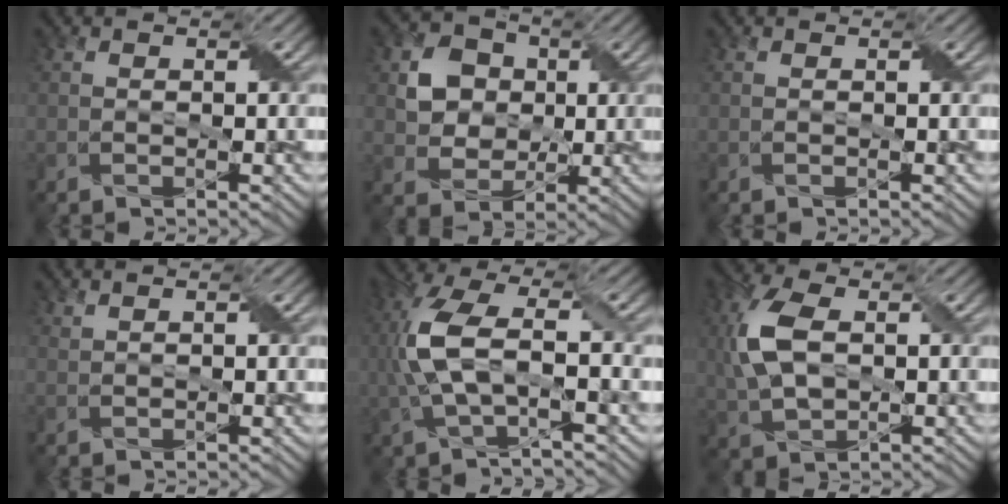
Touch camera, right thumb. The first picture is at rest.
{"total": 5.9, "force": [1.2, 5.4, 2.1], "torque": [-0.053, 0.004, 0.012]}
{"total": 0.0}
{"total": 1.0, "force": [1.0, 0.1, 0.1], "torque": [-0.006, 0.001, 0.014]}
{"total": 8.0, "force": [-0.2, 3.2, 7.4], "torque": [-0.187, 0.010, -0.005]}
{"total": 8.4, "force": [1.2, 4.9, 6.7], "torque": [-0.177, 0.010, 0.021]}